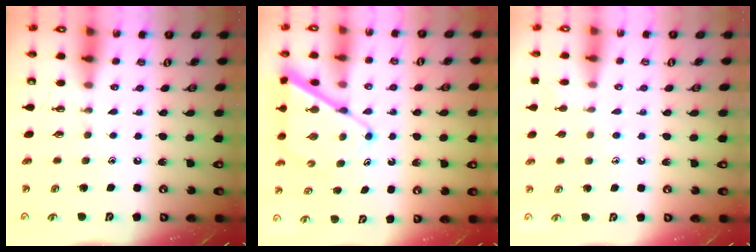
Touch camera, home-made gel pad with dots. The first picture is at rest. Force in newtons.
{"total": 10.7, "press": 10.6, "slide": 1.0}
{"total": 6.8, "press": 6.7, "slide": 0.7}